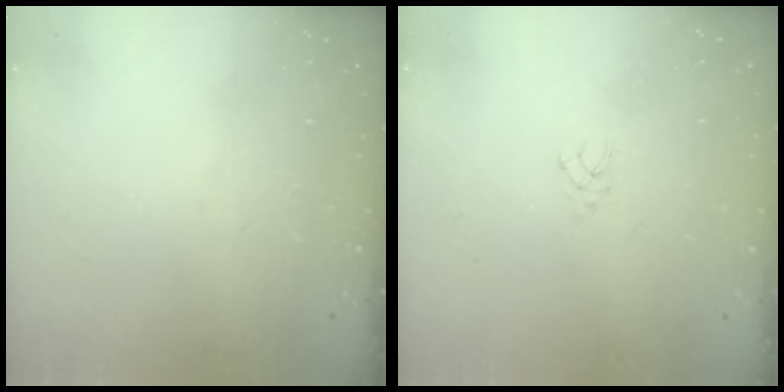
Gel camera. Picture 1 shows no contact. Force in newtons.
{"total": 2.1, "press": 2.1, "slide": 0.3}